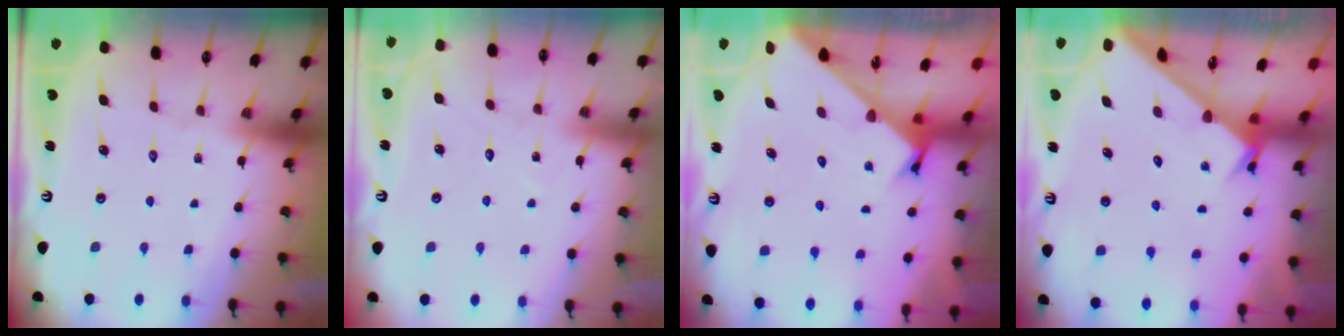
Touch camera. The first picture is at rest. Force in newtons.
{"total": 5.9, "press": 5.9, "slide": 0.1}
{"total": 2.5, "press": 2.5, "slide": 0.2}
{"total": 2.4, "press": 2.4, "slide": 0.2}